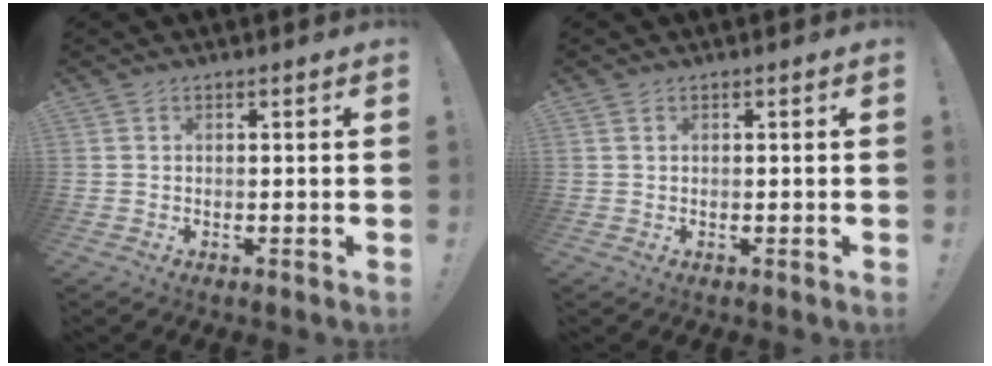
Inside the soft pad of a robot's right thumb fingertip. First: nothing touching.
{"total": 0.6, "force": [0.4, 0.3, 0.3], "torque": [-0.013, 0.003, 0.009]}